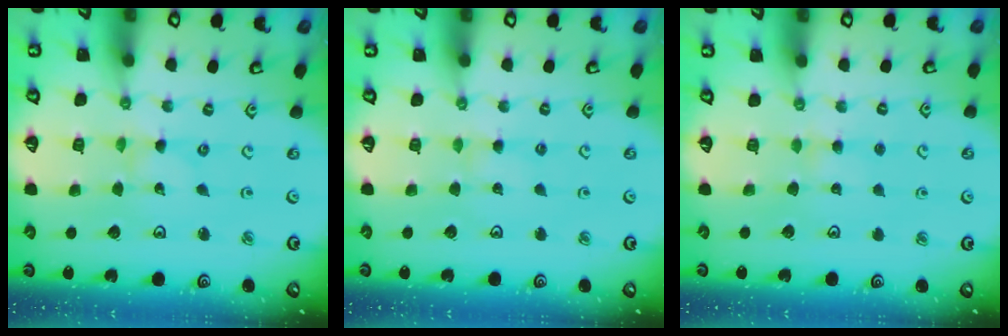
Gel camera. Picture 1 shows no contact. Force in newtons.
{"total": 2.5, "press": 2.5, "slide": 0.2}
{"total": 2.9, "press": 2.9, "slide": 0.4}